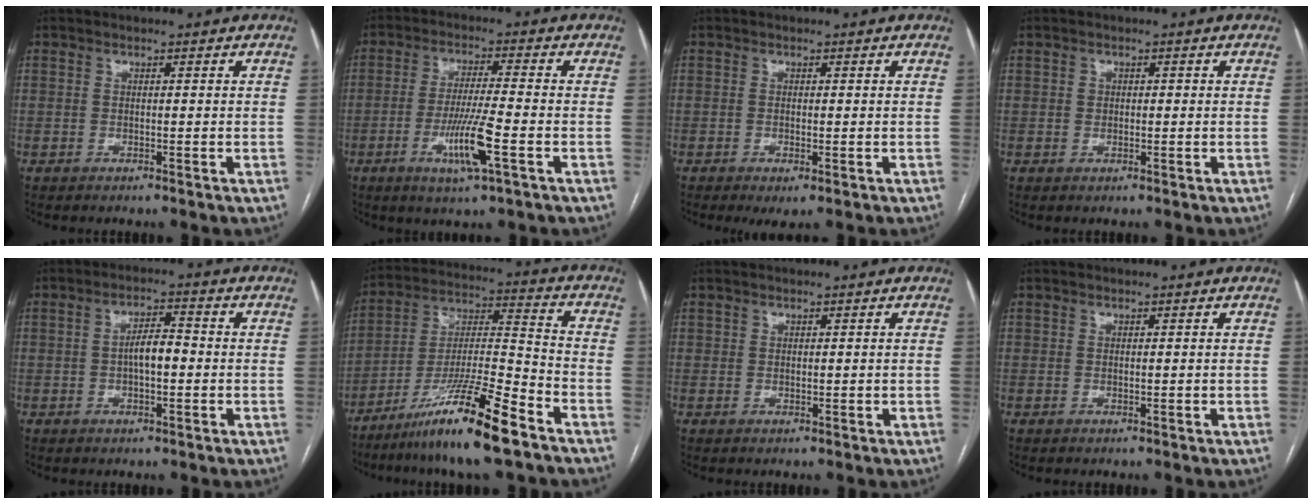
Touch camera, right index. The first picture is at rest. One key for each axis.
{"total": 8.5, "fx": -3.1, "fy": 0.0, "fz": 7.9, "tx": -0.150, "ty": -0.012, "tz": -0.057}
{"total": 2.1, "fx": -0.9, "fy": 0.5, "fz": 1.8, "tx": -0.027, "ty": -0.004, "tz": -0.009}
{"total": 1.2, "fx": 0.1, "fy": 1.0, "fz": 0.5, "tx": -0.009, "ty": 0.005, "tz": 0.002}
{"total": 4.5, "fx": -0.3, "fy": 1.6, "fz": 4.2, "tx": -0.076, "ty": 0.012, "tz": -0.007}
{"total": 15.9, "fx": -10.6, "fy": 0.6, "fz": 11.8, "tx": -0.230, "ty": -0.020, "tz": -0.190}
{"total": 0.7, "fx": 0.4, "fy": 0.6, "fz": 0.1, "tx": 0.008, "ty": 0.000, "tz": 0.005}
{"total": 0.0}